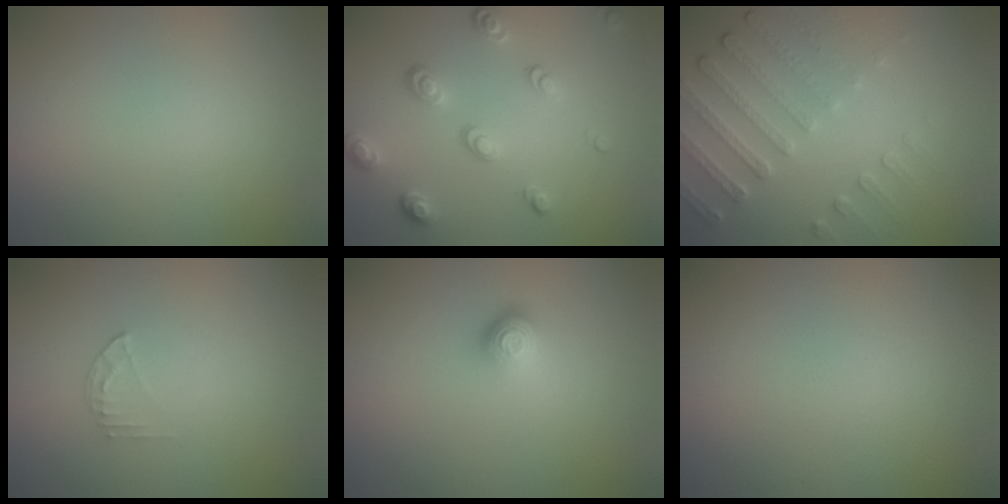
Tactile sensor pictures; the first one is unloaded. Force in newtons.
{"total": 3.5, "press": 2.5, "slide": 2.4}
{"total": 4.8, "press": 3.5, "slide": 3.2}
{"total": 1.3, "press": 1.3, "slide": 0.1}
{"total": 1.8, "press": 1.2, "slide": 1.3}
{"total": 0.0}